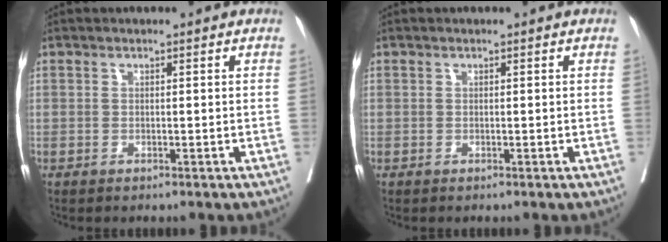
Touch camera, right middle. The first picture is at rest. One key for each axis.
{"total": 0.0}